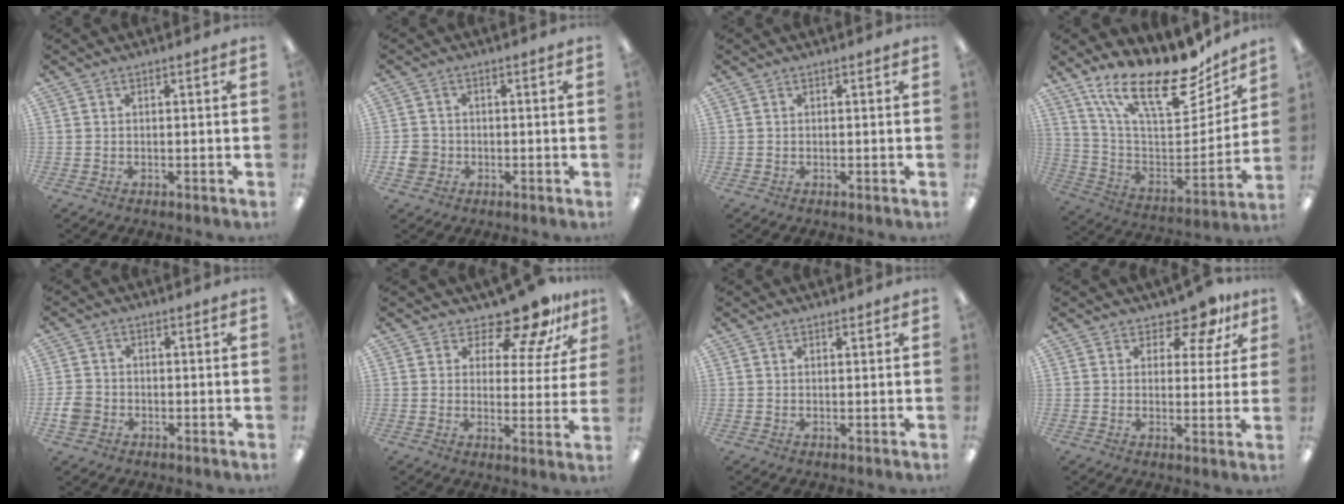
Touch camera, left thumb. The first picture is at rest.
{"total": 4.3, "force": [-1.1, 3.9, 1.4], "torque": [-0.028, 0.007, -0.019]}
{"total": 0.0}
{"total": 22.8, "force": [16.7, 7.6, 13.6], "torque": [-0.224, -0.113, 0.287]}
{"total": 4.0, "force": [-1.2, 3.4, 1.7], "torque": [-0.032, 0.007, -0.023]}
{"total": 12.1, "force": [10.2, 4.3, 4.9], "torque": [-0.080, -0.073, 0.184]}
{"total": 0.9, "force": [0.9, 0.3, 0.1], "torque": [0.005, -0.003, 0.015]}
{"total": 8.3, "force": [6.2, 4.0, 3.8], "torque": [-0.048, -0.039, 0.109]}